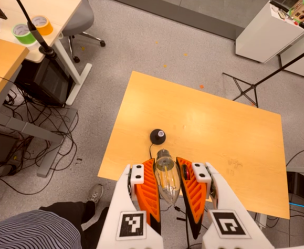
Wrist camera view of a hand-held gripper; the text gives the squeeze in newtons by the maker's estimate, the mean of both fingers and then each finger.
{"total": 22.7, "left": 24.6, "right": 20.8}